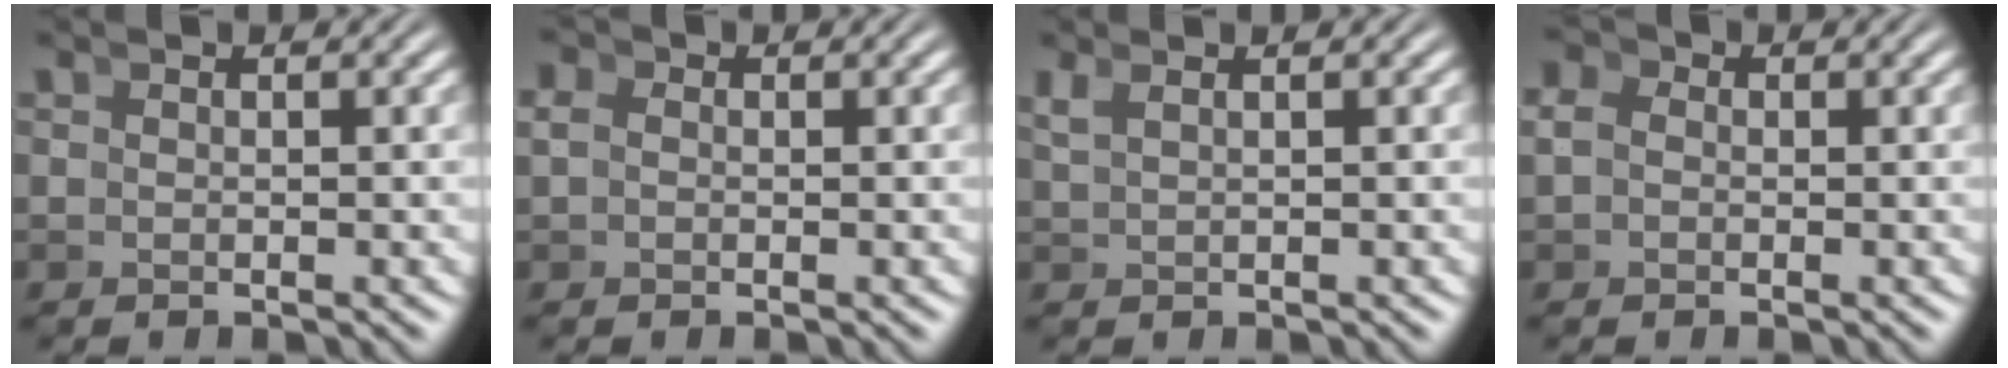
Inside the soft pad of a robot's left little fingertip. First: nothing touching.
{"total": 1.1, "force": [0.2, 0.9, 0.6], "torque": [-0.018, -0.005, 0.007]}
{"total": 1.1, "force": [0.8, -0.4, 0.6], "torque": [-0.006, 0.006, 0.023]}
{"total": 2.1, "force": [0.3, 1.8, 0.9], "torque": [-0.023, -0.001, 0.002]}